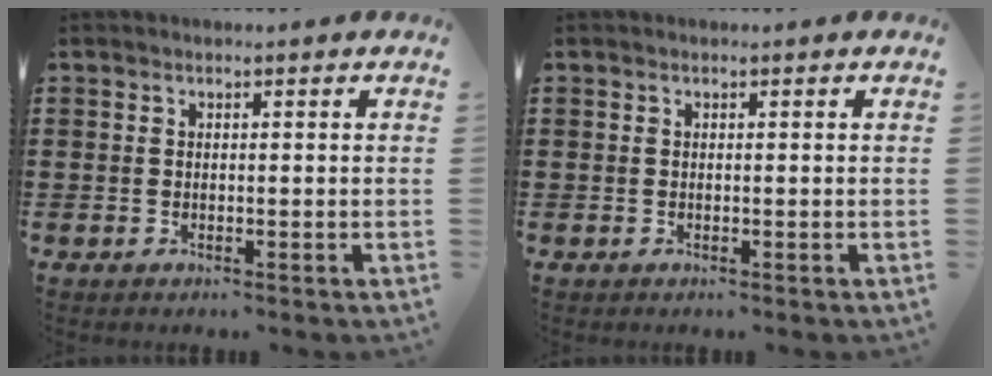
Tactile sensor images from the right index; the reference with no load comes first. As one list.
[{"total": 0.0}]